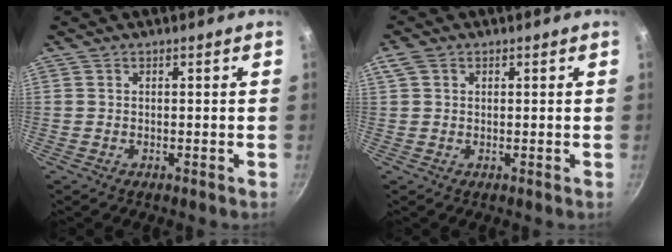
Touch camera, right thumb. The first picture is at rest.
{"total": 2.9, "force": [1.1, 2.1, 1.7], "torque": [-0.032, 0.008, 0.022]}